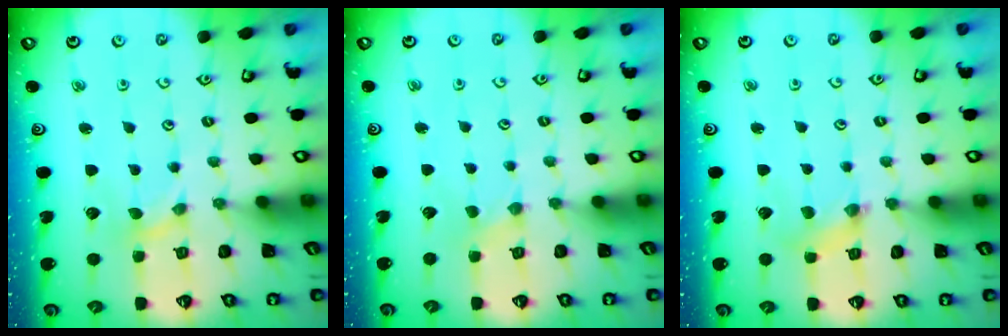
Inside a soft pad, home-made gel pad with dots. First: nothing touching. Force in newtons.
{"total": 0.0}
{"total": 1.7, "press": 1.6, "slide": 0.3}